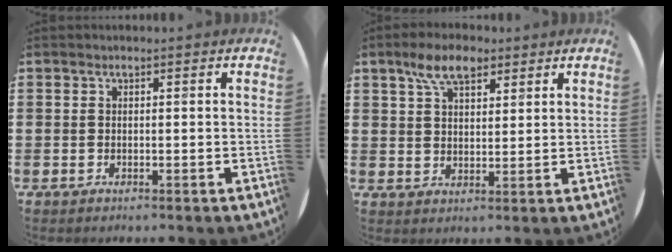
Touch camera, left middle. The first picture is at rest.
{"total": 6.3, "force": [4.3, 3.0, 3.5], "torque": [-0.064, -0.002, 0.076]}